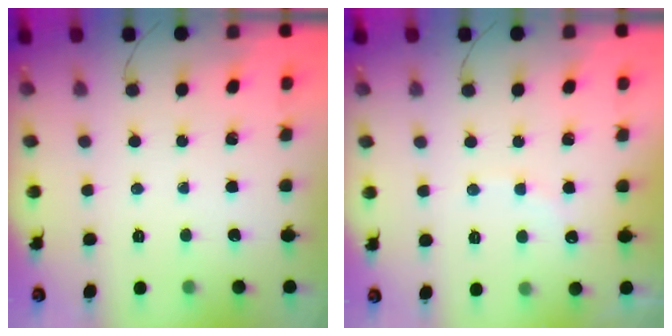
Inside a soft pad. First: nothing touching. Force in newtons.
{"total": 6.8, "press": 6.7, "slide": 1.3}